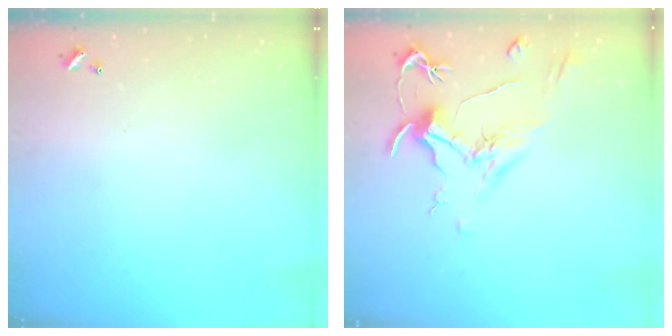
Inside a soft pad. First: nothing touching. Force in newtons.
{"total": 2.1, "press": 2.0, "slide": 0.8}